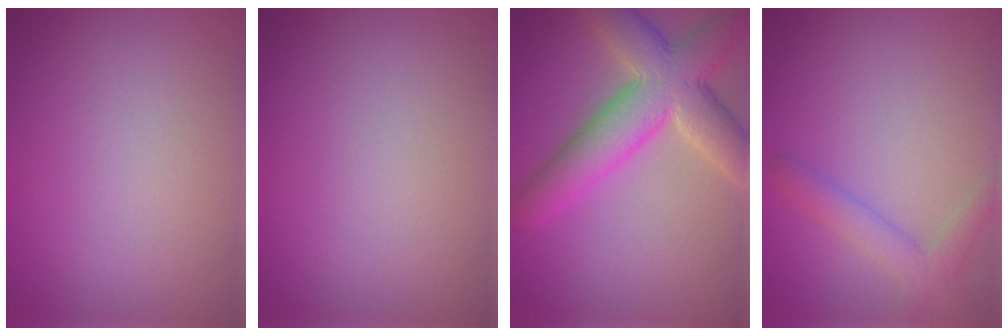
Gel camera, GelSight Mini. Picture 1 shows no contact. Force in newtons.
{"total": 0.0}
{"total": 8.0, "press": 8.0, "slide": 0.5}
{"total": 2.6, "press": 2.6, "slide": 0.2}